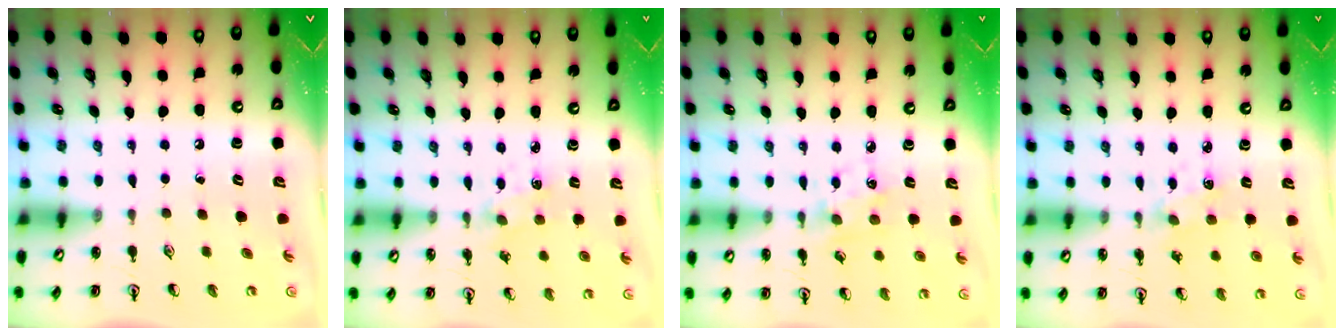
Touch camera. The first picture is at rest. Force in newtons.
{"total": 1.6, "press": 1.6, "slide": 0.1}
{"total": 3.3, "press": 3.2, "slide": 0.6}
{"total": 2.5, "press": 2.5, "slide": 0.2}